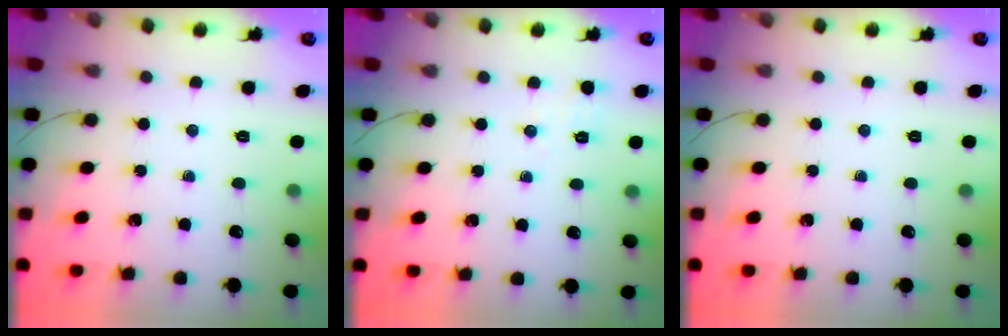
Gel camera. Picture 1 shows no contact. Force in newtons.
{"total": 1.3, "press": 0.5, "slide": 1.3}
{"total": 0.0}